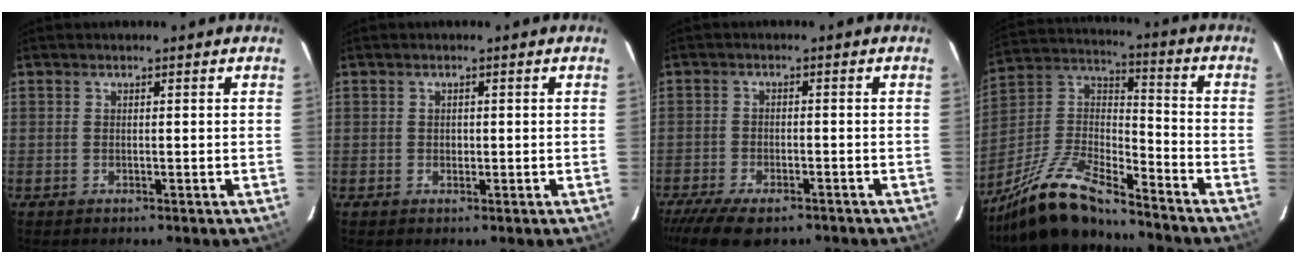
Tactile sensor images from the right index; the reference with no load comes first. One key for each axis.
{"total": 0.9, "fx": -0.1, "fy": 0.8, "fz": 0.2, "tx": 0.000, "ty": 0.001, "tz": -0.001}
{"total": 10.4, "fx": -8.0, "fy": 3.8, "fz": 5.5, "tx": -0.133, "ty": -0.029, "tz": -0.135}
{"total": 17.4, "fx": -14.2, "fy": 4.0, "fz": 9.3, "tx": -0.208, "ty": -0.002, "tz": -0.263}